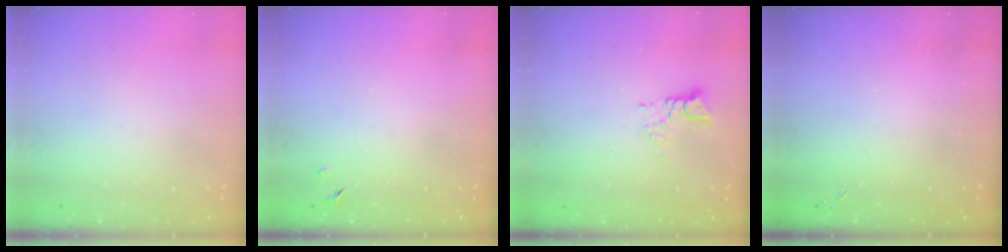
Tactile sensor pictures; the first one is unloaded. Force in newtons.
{"total": 1.3, "press": 1.3, "slide": 0.3}
{"total": 4.0, "press": 4.0, "slide": 0.1}
{"total": 0.0}